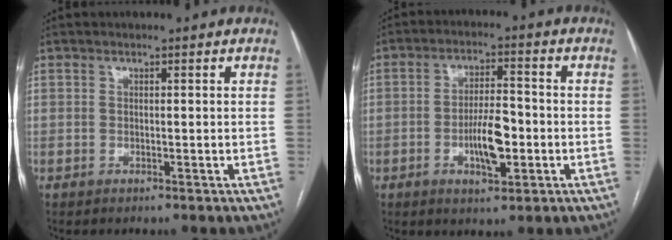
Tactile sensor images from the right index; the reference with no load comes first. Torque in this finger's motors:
{"motor_torque": [0.33, 0.21, 0.15, 0.06]}